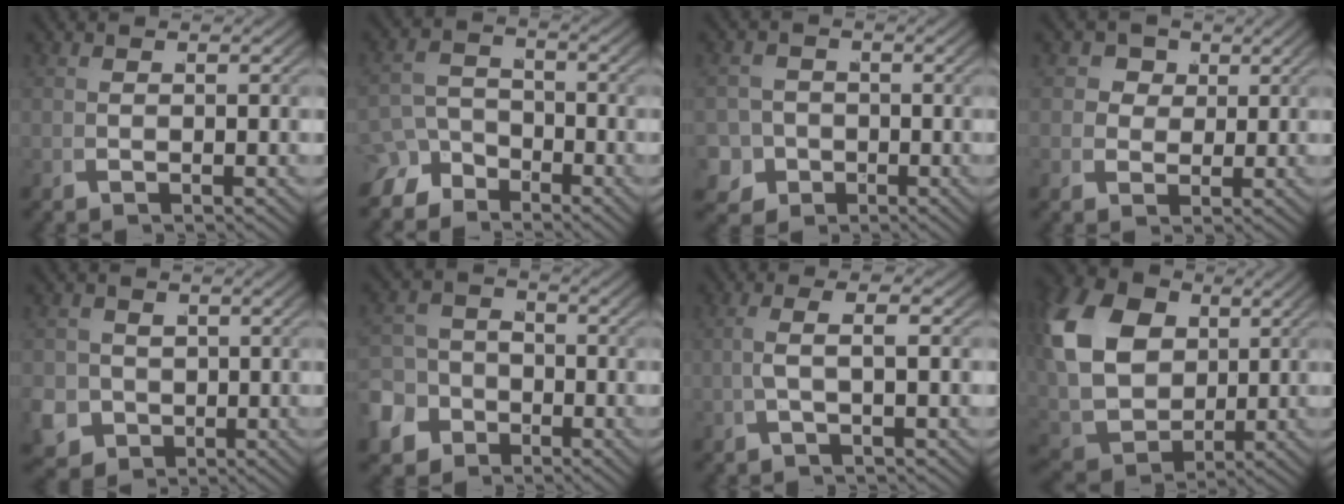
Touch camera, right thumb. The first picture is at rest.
{"total": 4.7, "force": [-3.0, 3.3, 1.6], "torque": [-0.012, -0.020, -0.044]}
{"total": 6.4, "force": [-3.1, 5.4, 1.6], "torque": [-0.028, -0.038, -0.041]}
{"total": 4.7, "force": [1.6, 3.9, 2.0], "torque": [-0.037, -0.013, 0.030]}
{"total": 9.0, "force": [-2.3, 7.9, 3.4], "torque": [-0.086, -0.049, -0.020]}
{"total": 8.4, "force": [-3.8, 7.0, 2.6], "torque": [-0.040, -0.034, -0.059]}
{"total": 2.8, "force": [0.5, 0.3, 2.7], "torque": [-0.062, 0.003, 0.009]}
{"total": 15.7, "force": [1.9, 12.3, 9.5], "torque": [-0.244, -0.047, 0.051]}